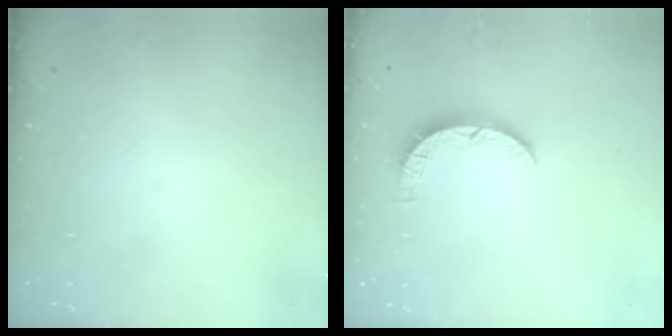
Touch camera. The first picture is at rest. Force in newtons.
{"total": 4.1, "press": 4.1, "slide": 0.4}